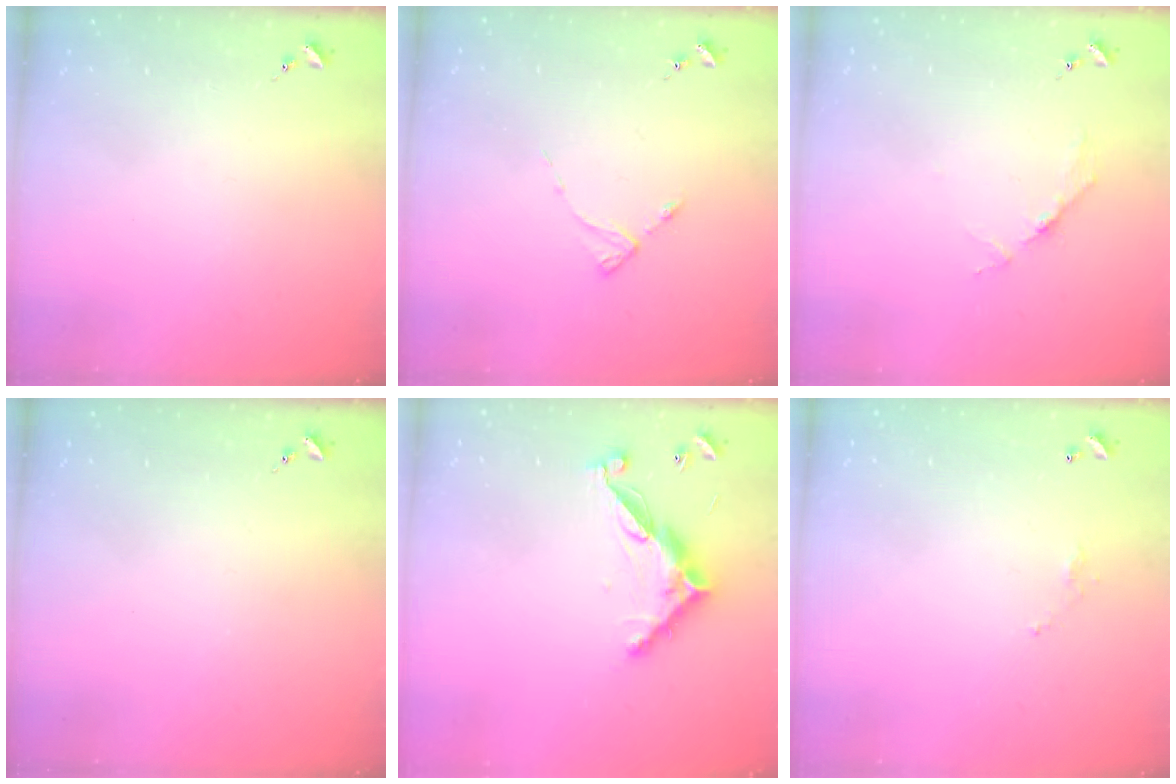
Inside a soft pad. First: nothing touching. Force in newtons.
{"total": 2.9, "press": 2.8, "slide": 0.4}
{"total": 3.6, "press": 3.6, "slide": 0.4}
{"total": 0.0}
{"total": 11.5, "press": 11.5, "slide": 0.4}
{"total": 3.7, "press": 3.7, "slide": 0.1}